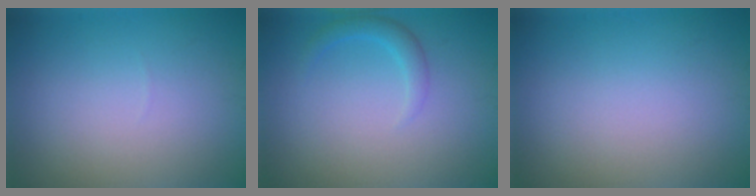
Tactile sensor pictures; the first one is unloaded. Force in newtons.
{"total": 1.6, "press": 1.6, "slide": 0.1}
{"total": 0.0}